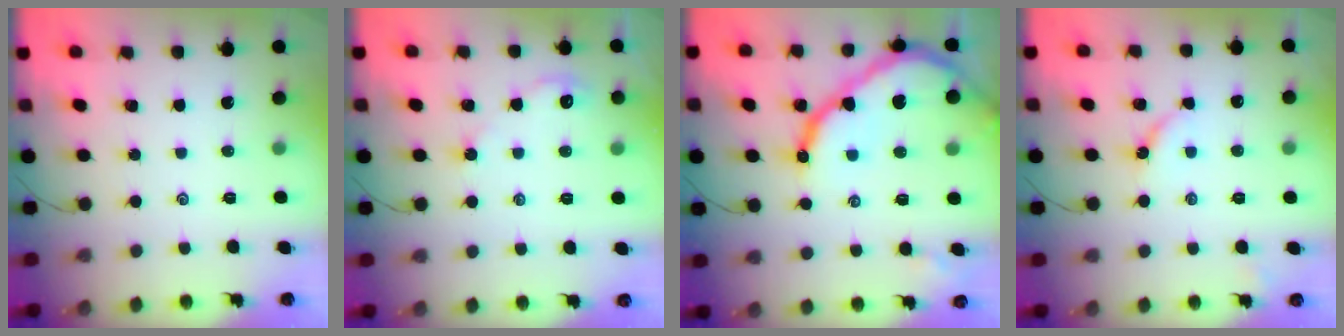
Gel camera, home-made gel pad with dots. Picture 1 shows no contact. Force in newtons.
{"total": 2.5, "press": 2.5, "slide": 0.4}
{"total": 19.8, "press": 19.7, "slide": 1.8}
{"total": 4.1, "press": 4.0, "slide": 0.6}